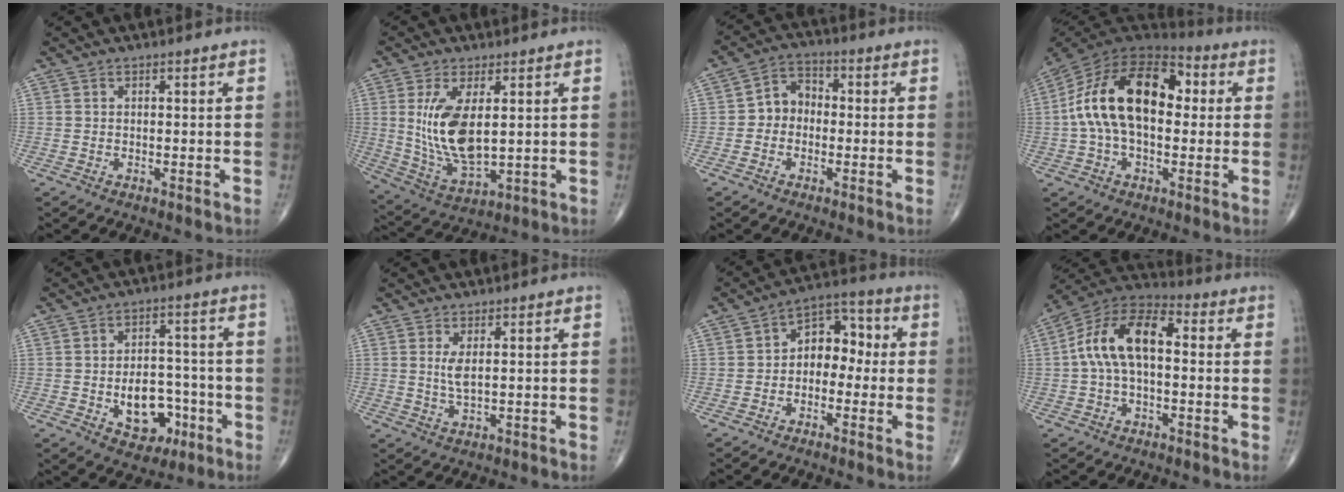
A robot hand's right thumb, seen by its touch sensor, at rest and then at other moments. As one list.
[{"total": 12.7, "force": [2.1, 5.8, 11.1], "torque": [-0.216, -0.022, 0.057]}, {"total": 5.9, "force": [-0.9, 4.9, 3.3], "torque": [-0.030, 0.026, -0.033]}, {"total": 20.8, "force": [1.9, 12.1, 16.8], "torque": [-0.292, 0.041, 0.022]}, {"total": 10.6, "force": [-3.4, 7.2, 7.0], "torque": [-0.064, 0.031, -0.041]}, {"total": 2.8, "force": [0.7, 0.8, 2.6], "torque": [-0.054, -0.010, 0.020]}, {"total": 8.8, "force": [-0.5, 6.1, 6.2], "torque": [-0.052, 0.042, -0.027]}, {"total": 13.5, "force": [0.7, 7.3, 11.4], "torque": [-0.205, 0.043, -0.001]}]